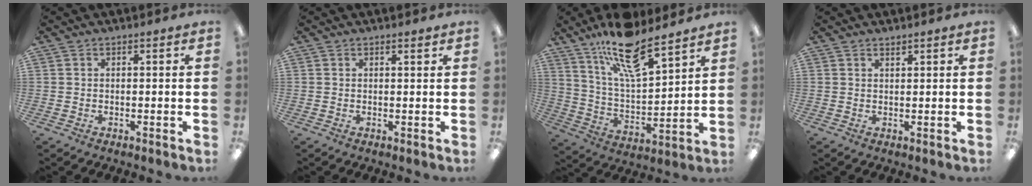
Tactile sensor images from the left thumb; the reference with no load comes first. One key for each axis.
{"total": 0.9, "fx": 0.8, "fy": 0.1, "fz": 0.5, "tx": -0.002, "ty": -0.005, "tz": 0.013}
{"total": 16.6, "fx": 12.7, "fy": 5.0, "fz": 9.5, "tx": -0.168, "ty": -0.071, "tz": 0.216}
{"total": 1.2, "fx": 1.1, "fy": 0.1, "fz": 0.3, "tx": -0.008, "ty": -0.002, "tz": 0.021}